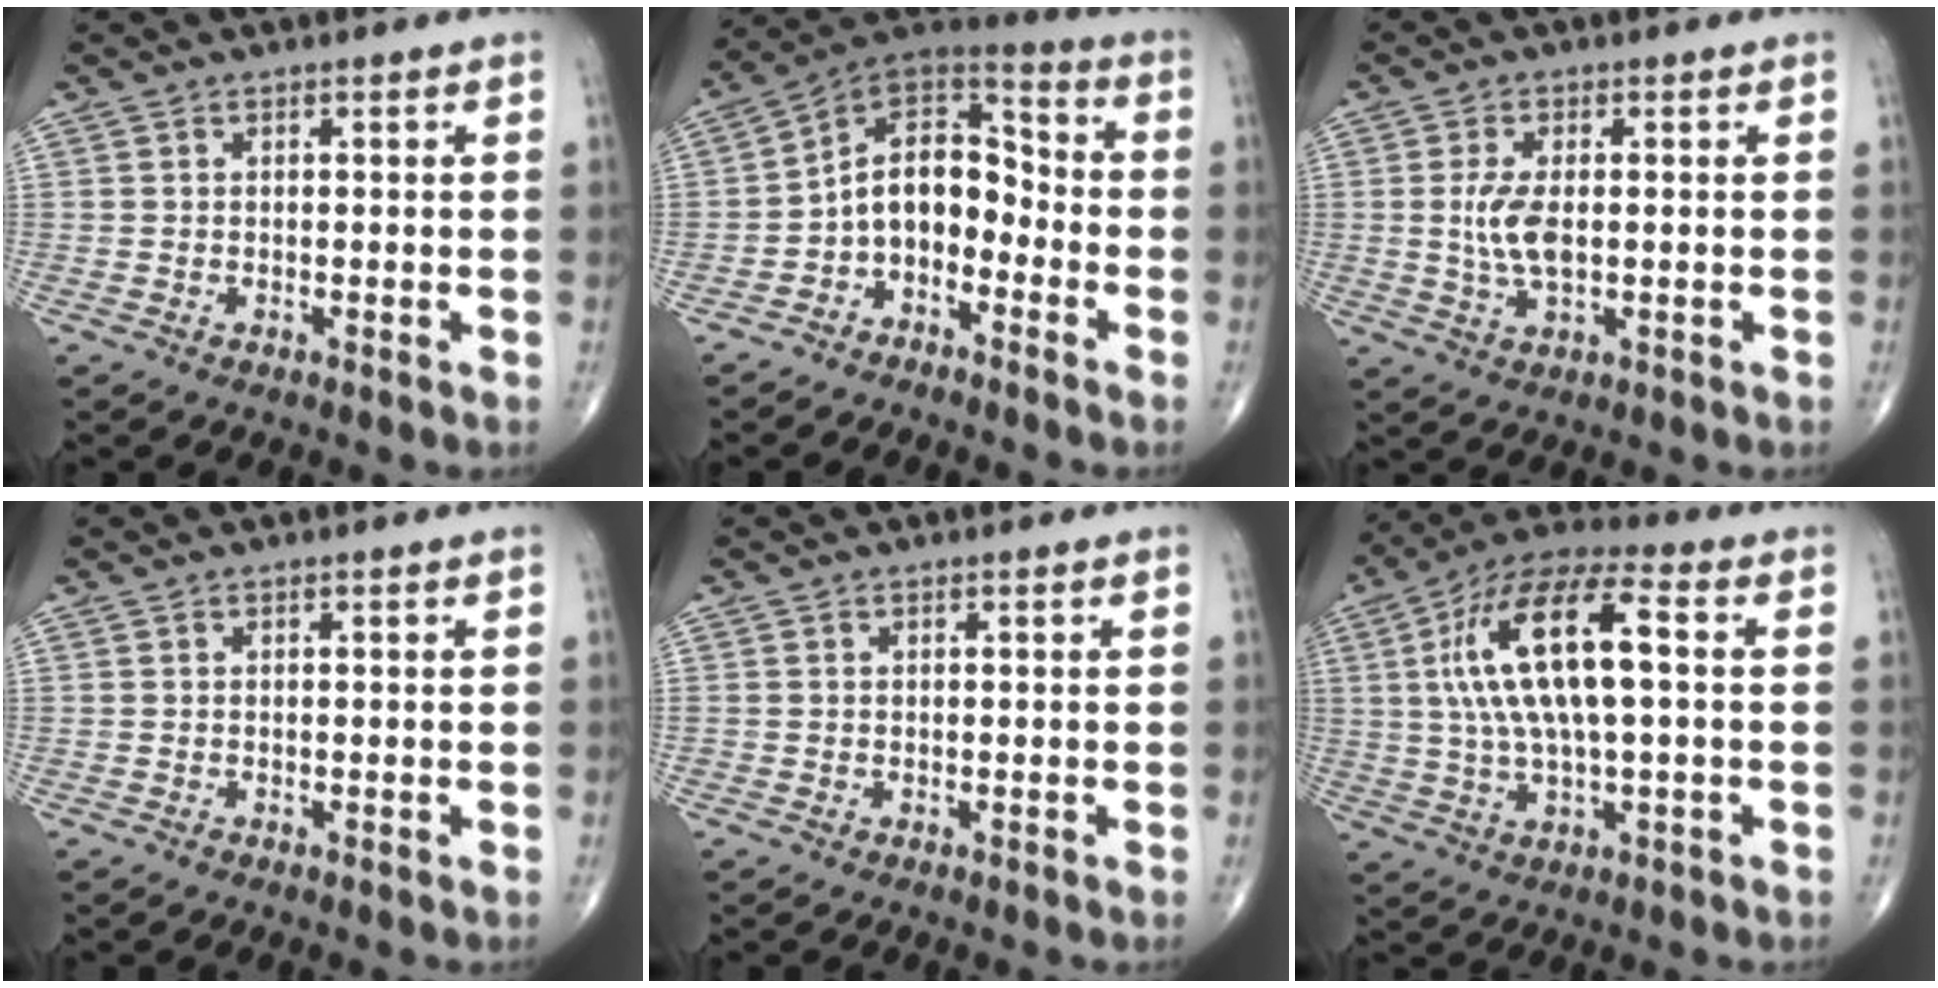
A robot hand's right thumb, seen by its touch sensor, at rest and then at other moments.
{"total": 11.2, "force": [-3.5, 7.3, 7.7], "torque": [-0.097, 0.080, -0.075]}
{"total": 6.7, "force": [0.0, 3.3, 5.9], "torque": [-0.119, -0.004, 0.002]}
{"total": 0.0}
{"total": 0.0}
{"total": 17.8, "force": [2.5, 6.3, 16.5], "torque": [-0.324, 0.031, 0.043]}